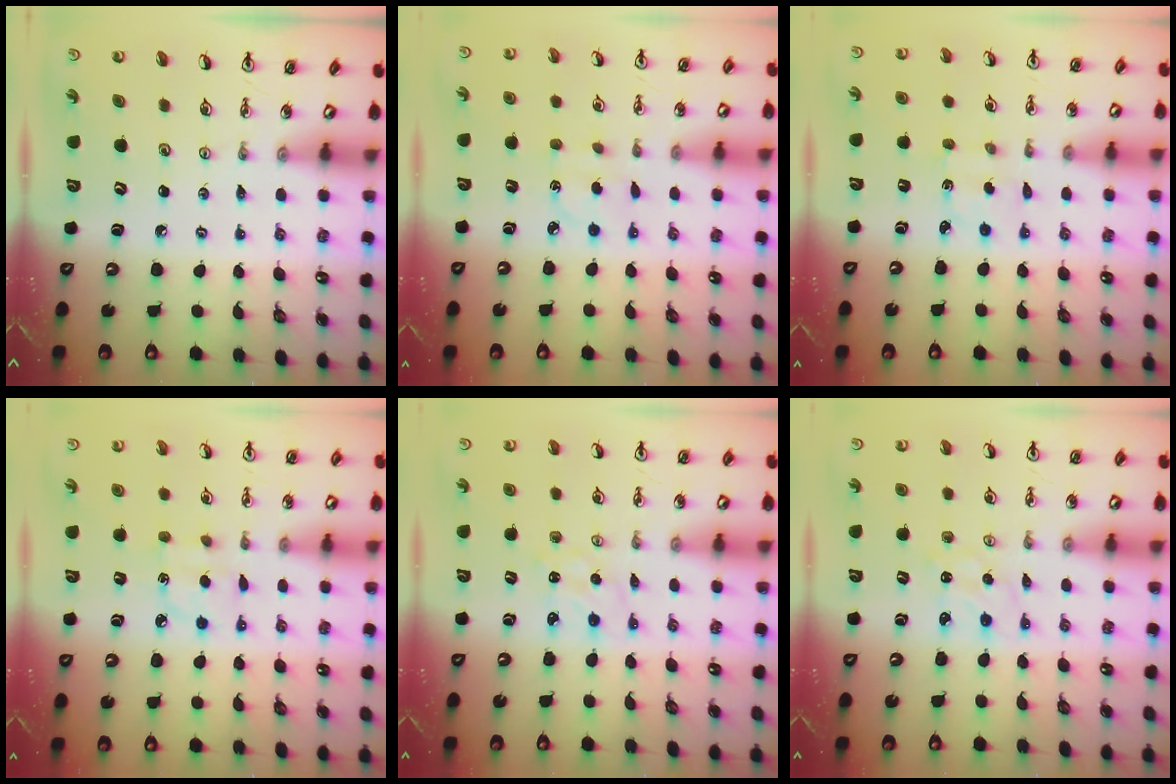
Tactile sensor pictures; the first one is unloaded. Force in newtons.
{"total": 3.0, "press": 2.9, "slide": 0.8}
{"total": 2.8, "press": 2.8, "slide": 0.5}
{"total": 6.4, "press": 6.4, "slide": 0.4}
{"total": 0.0}
{"total": 0.0}